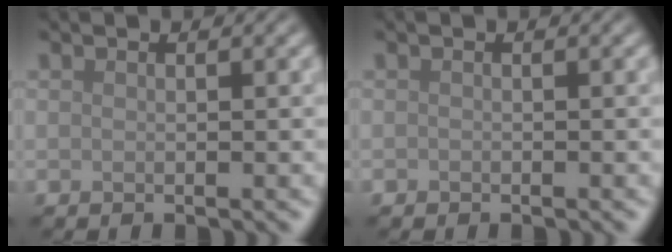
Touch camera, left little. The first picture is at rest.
{"total": 0.0}